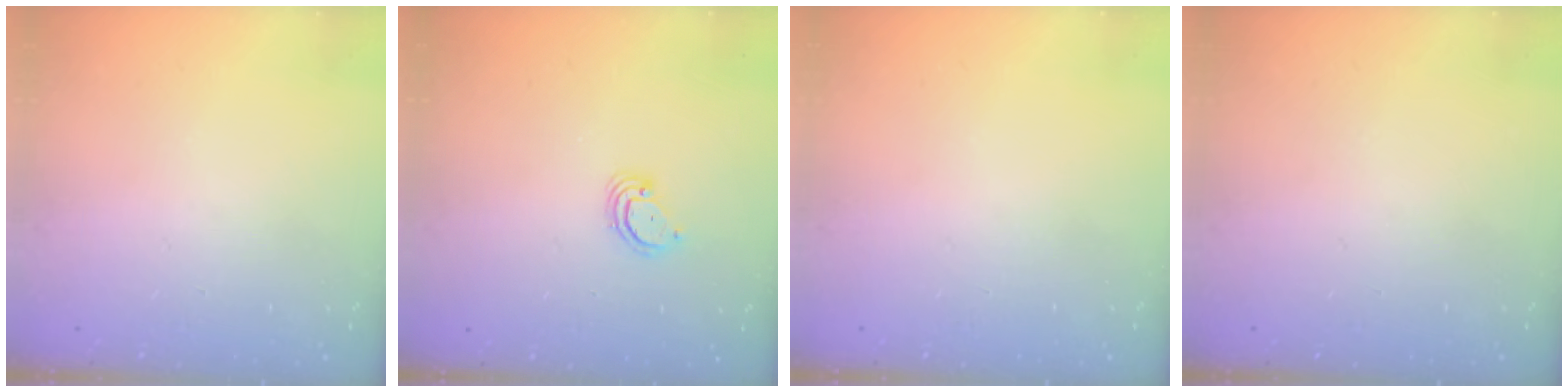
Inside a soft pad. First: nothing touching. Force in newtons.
{"total": 3.6, "press": 3.6, "slide": 0.2}
{"total": 0.0}
{"total": 0.0}